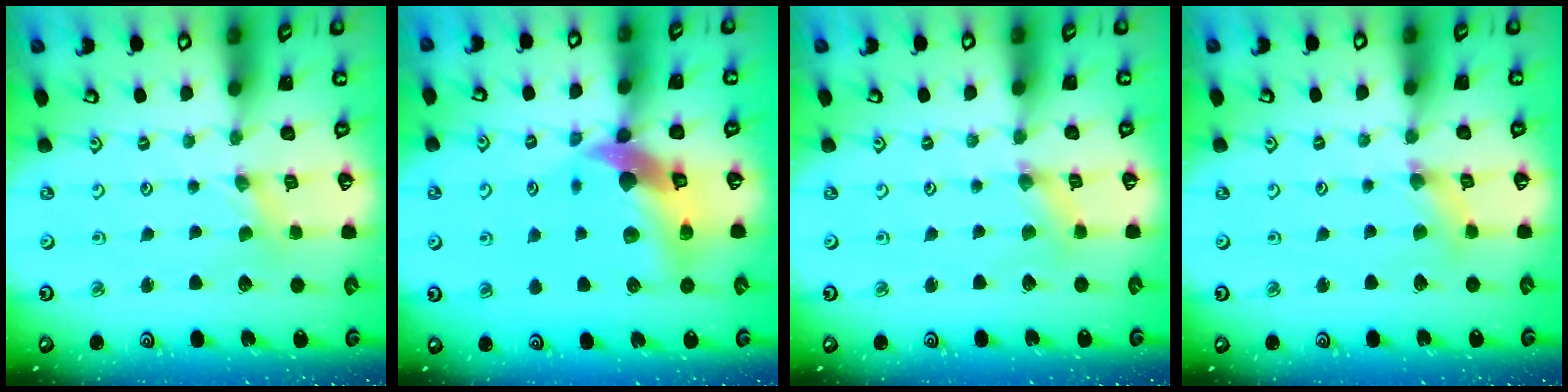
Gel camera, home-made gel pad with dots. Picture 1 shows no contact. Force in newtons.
{"total": 13.7, "press": 13.6, "slide": 1.9}
{"total": 1.4, "press": 1.4, "slide": 0.3}
{"total": 3.3, "press": 3.3, "slide": 0.3}